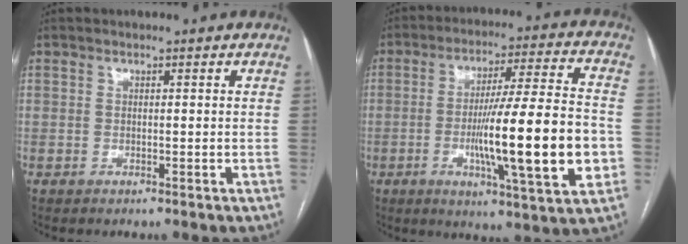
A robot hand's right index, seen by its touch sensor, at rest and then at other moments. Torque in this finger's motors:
{"motor_torque": [2.14, 0.00, 1.05, 0.21]}